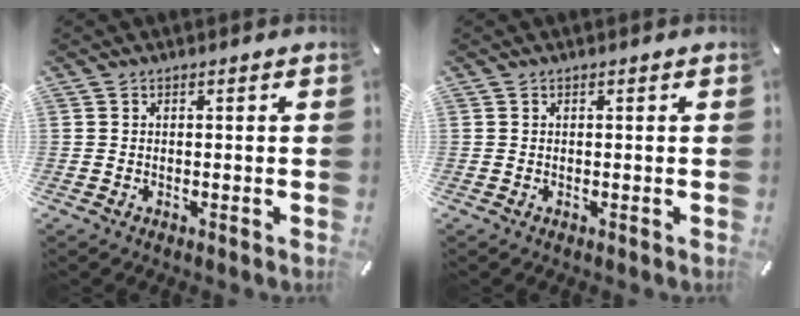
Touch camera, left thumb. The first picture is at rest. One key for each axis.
{"total": 0.0}